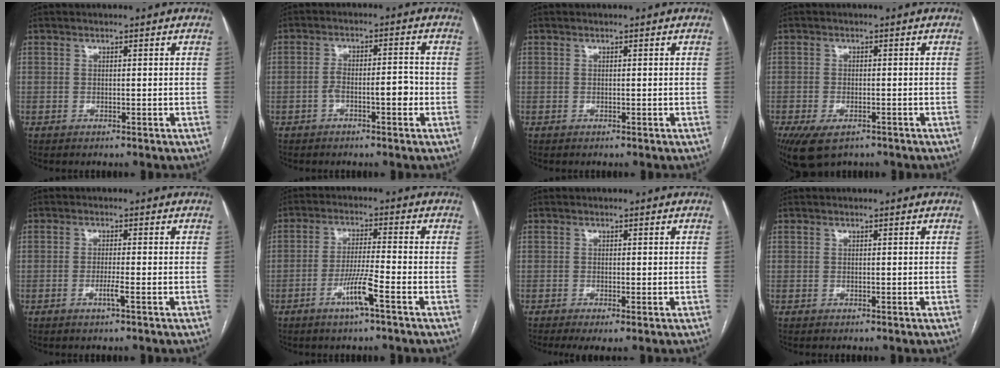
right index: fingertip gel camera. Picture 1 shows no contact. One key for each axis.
{"total": 4.7, "fx": -1.8, "fy": 1.3, "fz": 4.1, "tx": -0.071, "ty": 0.018, "tz": -0.028}
{"total": 0.0}
{"total": 7.0, "fx": -4.3, "fy": 3.6, "fz": 4.1, "tx": -0.079, "ty": -0.010, "tz": -0.065}
{"total": 2.2, "fx": -1.0, "fy": -0.3, "fz": 1.9, "tx": -0.038, "ty": -0.003, "tz": -0.019}
{"total": 6.0, "fx": -3.1, "fy": -0.4, "fz": 5.2, "tx": -0.100, "ty": -0.006, "tz": -0.061}
{"total": 2.7, "fx": -1.4, "fy": 0.6, "fz": 2.3, "tx": -0.037, "ty": -0.009, "tz": -0.021}
{"total": 0.0}